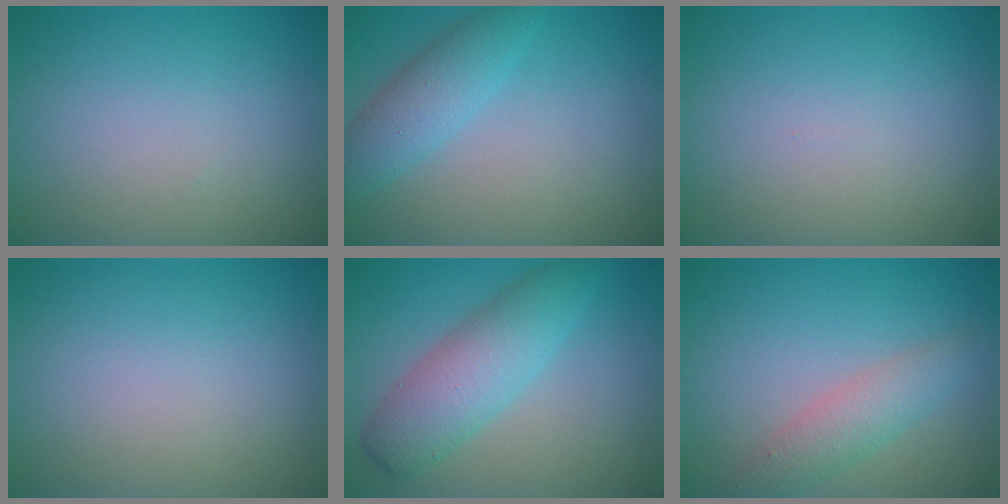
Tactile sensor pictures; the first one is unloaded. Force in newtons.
{"total": 3.5, "press": 3.5, "slide": 0.2}
{"total": 0.0}
{"total": 0.0}
{"total": 5.4, "press": 5.4, "slide": 0.1}
{"total": 3.0, "press": 3.0, "slide": 0.1}